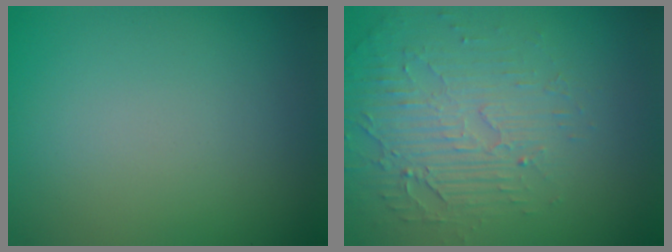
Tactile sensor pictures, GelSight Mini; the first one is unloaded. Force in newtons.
{"total": 5.5, "press": 3.3, "slide": 4.4}